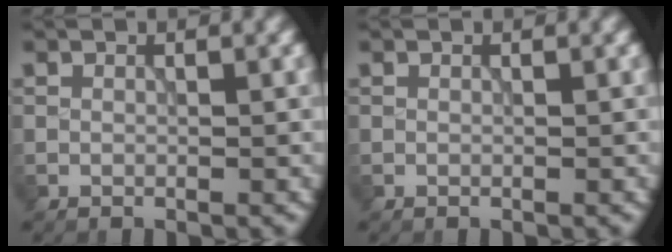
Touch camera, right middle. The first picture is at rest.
{"total": 0.0}